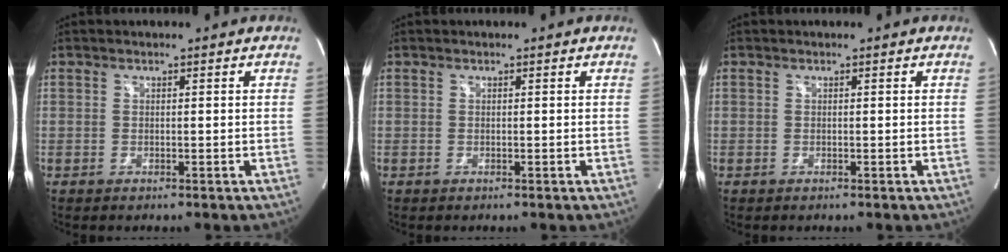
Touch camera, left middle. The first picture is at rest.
{"total": 0.0}
{"total": 0.0}